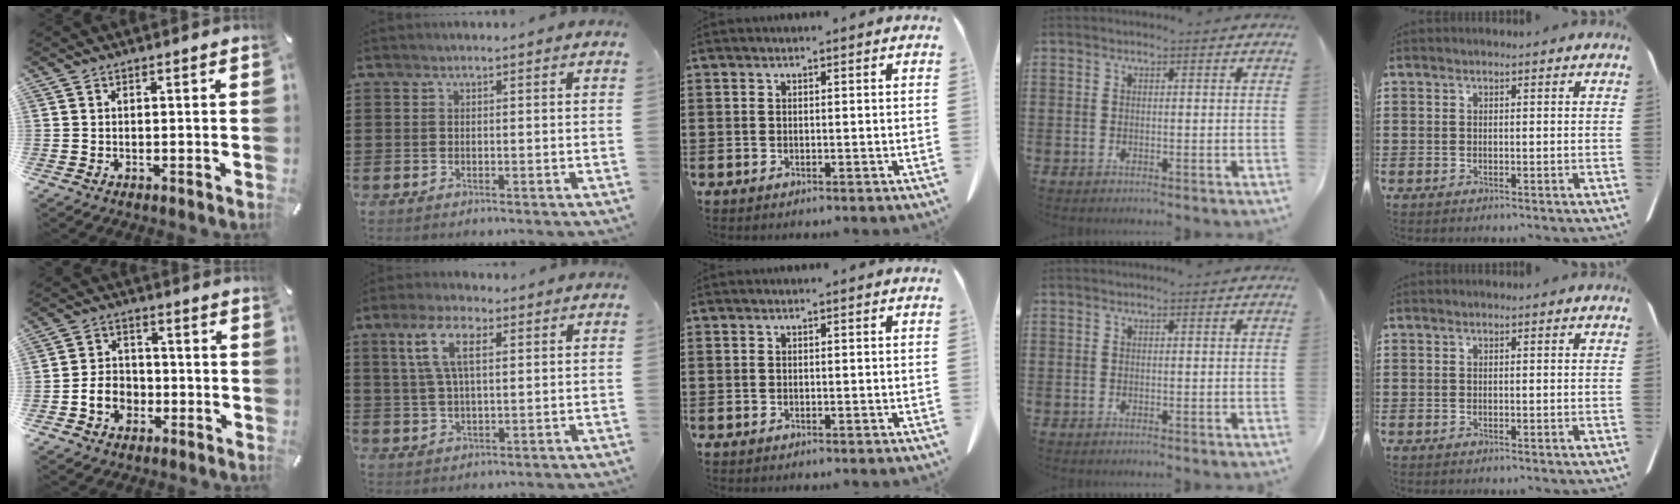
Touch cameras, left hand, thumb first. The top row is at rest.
{"thumb": {"total": 7.4, "force": [-2.3, 6.3, 3.1], "torque": [-0.059, 0.018, -0.041]}, "index": {"total": 7.3, "force": [2.9, 3.0, 6.1], "torque": [-0.129, 0.012, 0.049]}}